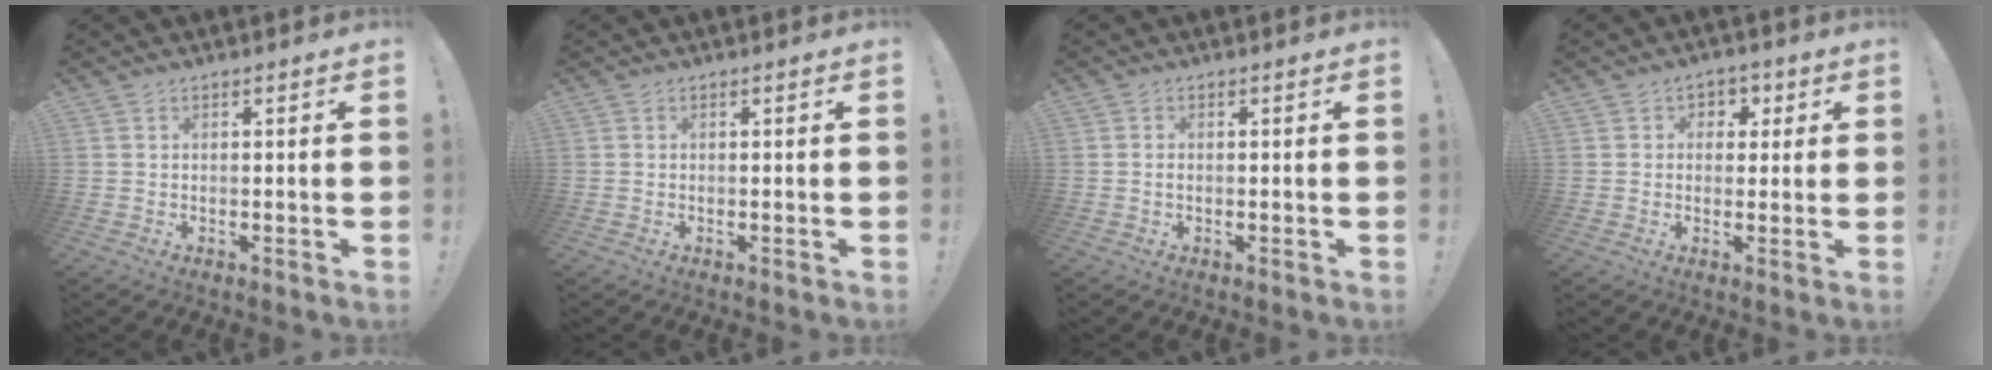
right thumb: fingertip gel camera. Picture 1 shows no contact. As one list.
[{"total": 0.0}, {"total": 0.5, "force": [-0.2, 0.3, 0.4], "torque": [-0.013, 0.003, -0.003]}, {"total": 4.1, "force": [0.5, 3.9, 1.1], "torque": [-0.005, 0.000, 0.007]}]